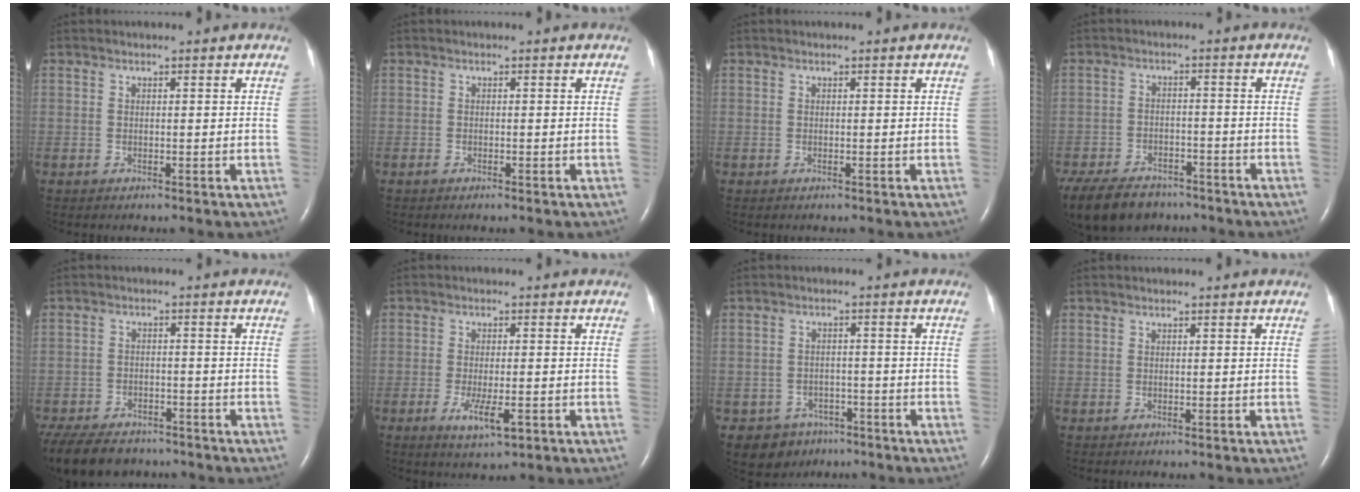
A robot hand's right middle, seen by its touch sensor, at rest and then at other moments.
{"total": 0.8, "force": [-0.6, 0.2, 0.4], "torque": [-0.012, -0.001, -0.007]}
{"total": 0.0}
{"total": 16.2, "force": [-12.0, 8.3, 7.0], "torque": [-0.192, -0.026, -0.177]}
{"total": 14.4, "force": [-11.3, 6.6, 6.1], "torque": [-0.154, -0.021, -0.165]}
{"total": 5.0, "force": [-2.0, 1.2, 4.4], "torque": [-0.083, -0.007, -0.028]}
{"total": 5.7, "force": [-3.8, 4.2, 0.6], "torque": [-0.008, 0.008, -0.053]}
{"total": 0.0}